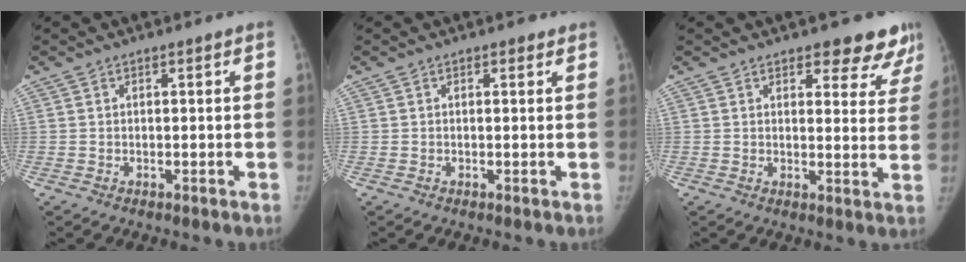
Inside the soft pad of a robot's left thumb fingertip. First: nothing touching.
{"total": 1.1, "force": [0.7, 0.6, 0.7], "torque": [-0.006, -0.002, 0.006]}
{"total": 8.9, "force": [7.0, 3.6, 4.2], "torque": [-0.007, -0.039, 0.073]}